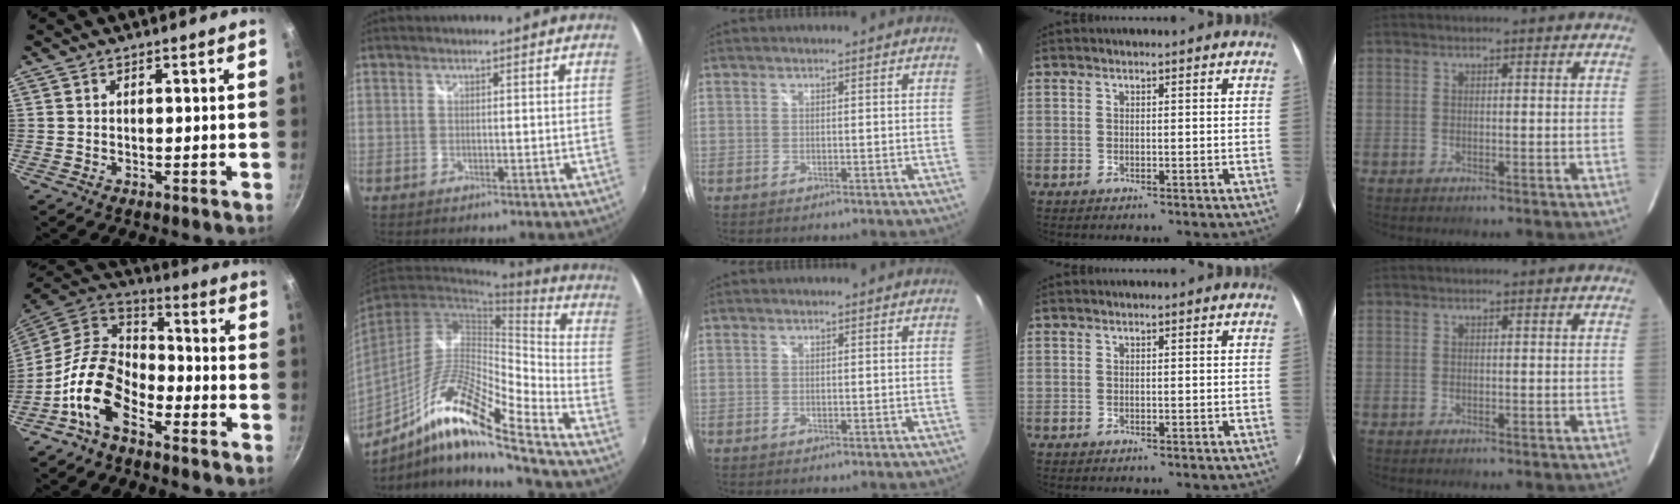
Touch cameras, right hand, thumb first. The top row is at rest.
{"thumb": {"total": 14.0, "force": [-7.1, 8.2, 8.7], "torque": [-0.145, 0.064, -0.157]}, "index": {"total": 17.6, "force": [-11.1, 1.8, 13.5], "torque": [-0.249, -0.006, -0.212]}}